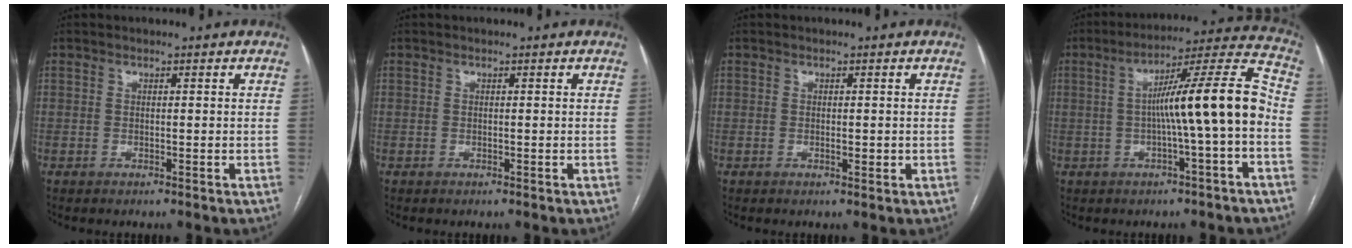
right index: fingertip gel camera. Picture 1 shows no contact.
{"total": 0.0}
{"total": 1.2, "force": [-0.2, 0.5, 1.1], "torque": [-0.016, 0.000, -0.002]}
{"total": 13.1, "force": [-1.6, -0.4, 13.0], "torque": [-0.198, 0.028, -0.029]}